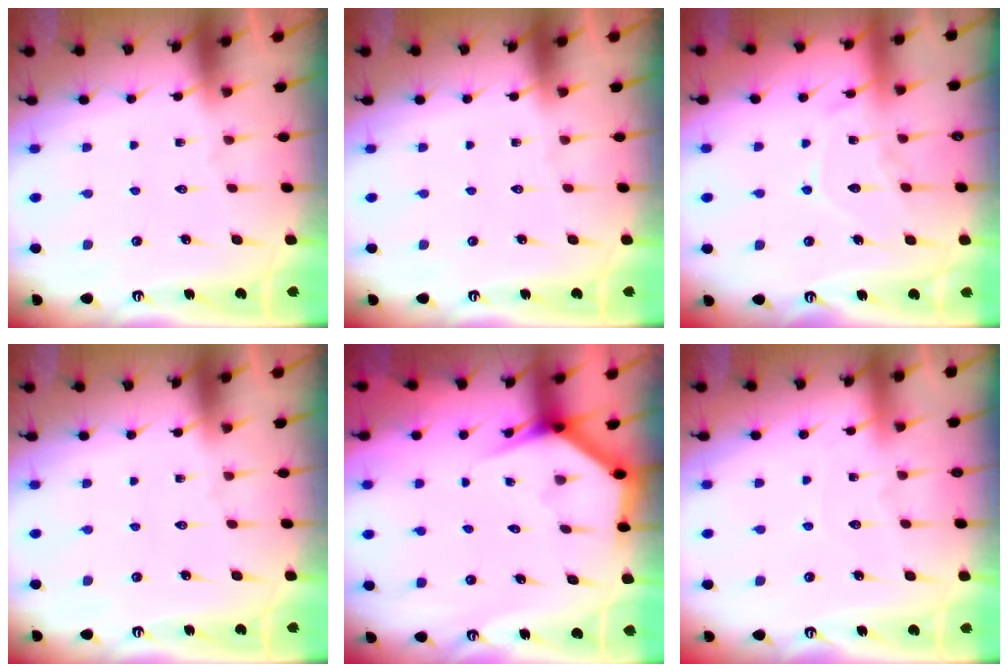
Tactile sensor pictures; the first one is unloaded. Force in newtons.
{"total": 0.0}
{"total": 10.6, "press": 10.5, "slide": 0.9}
{"total": 0.0}
{"total": 3.4, "press": 3.4, "slide": 0.2}
{"total": 4.1, "press": 4.1, "slide": 0.4}